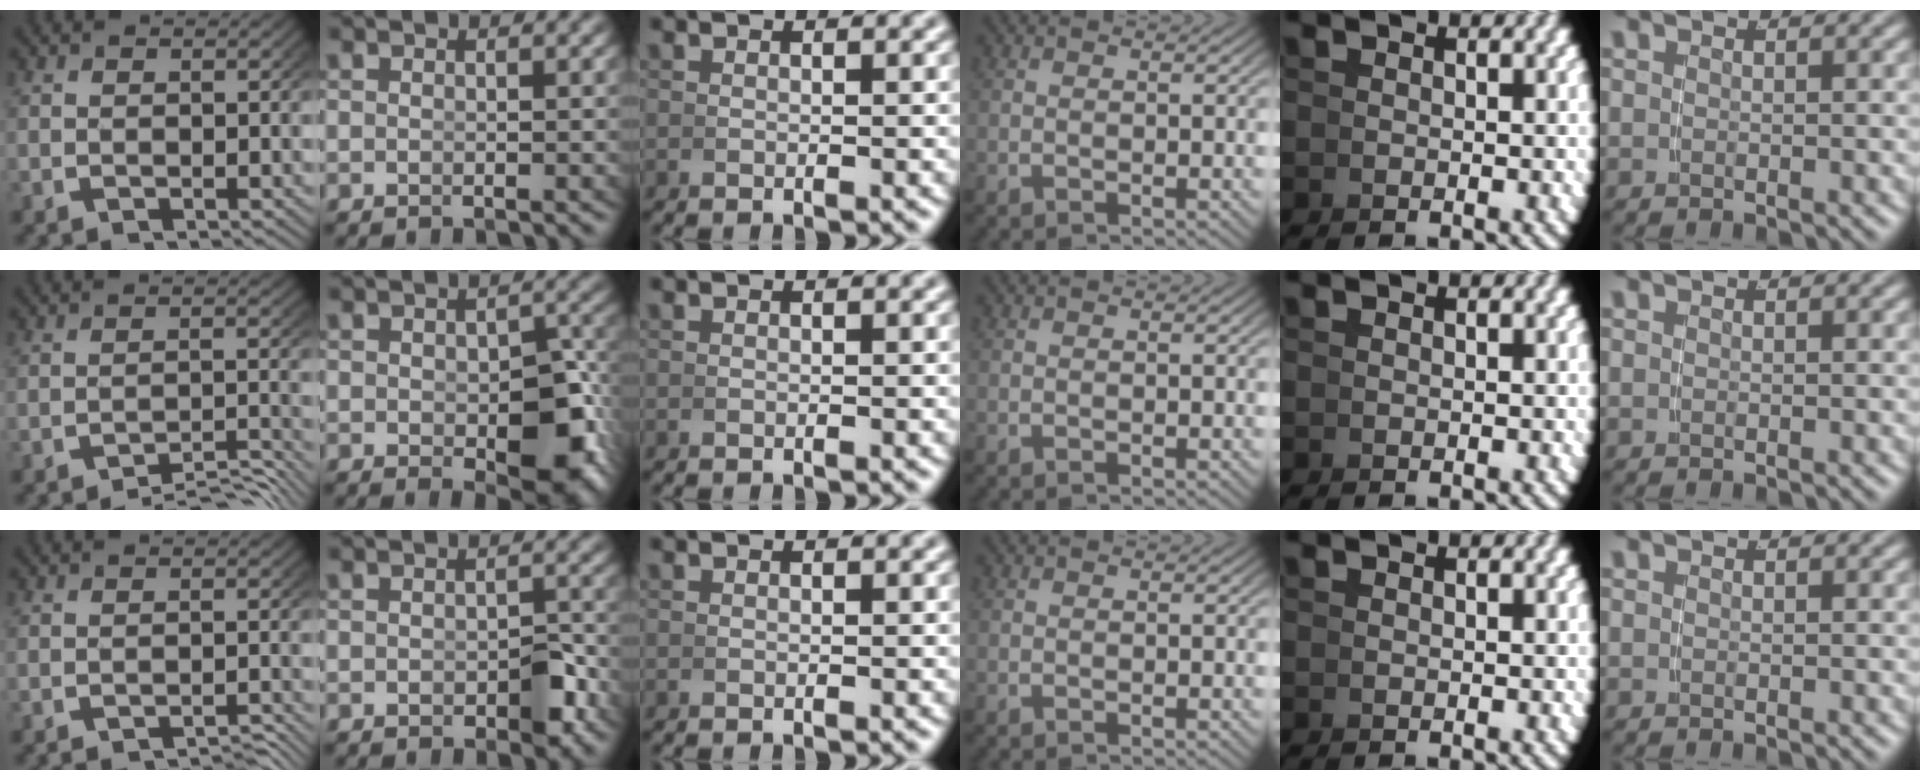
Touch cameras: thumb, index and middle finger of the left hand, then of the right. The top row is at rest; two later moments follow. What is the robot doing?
{"motion": "grasp_and_lifting", "object": "pen"}